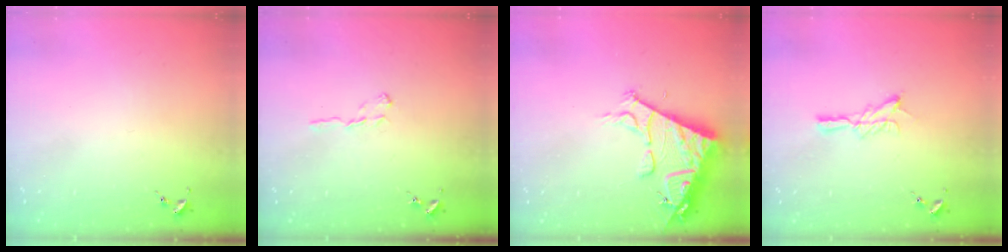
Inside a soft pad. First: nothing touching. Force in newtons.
{"total": 5.5, "press": 5.5, "slide": 0.6}
{"total": 13.9, "press": 13.8, "slide": 1.7}
{"total": 7.6, "press": 7.6, "slide": 0.1}